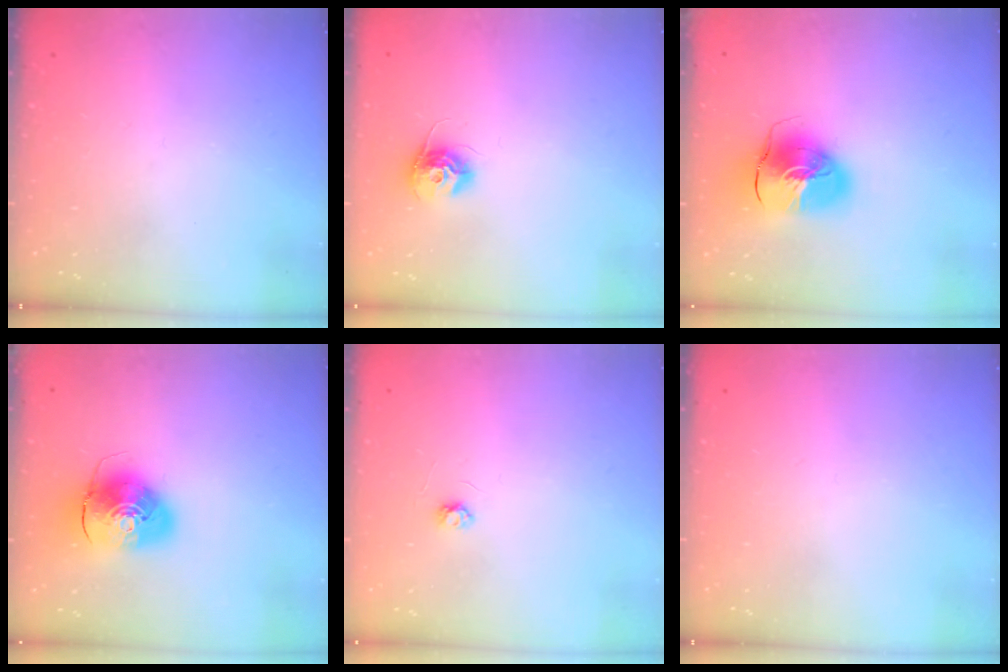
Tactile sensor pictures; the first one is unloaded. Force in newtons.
{"total": 10.3, "press": 10.3, "slide": 0.5}
{"total": 13.9, "press": 13.8, "slide": 2.1}
{"total": 10.5, "press": 10.4, "slide": 1.8}
{"total": 2.6, "press": 2.6, "slide": 0.3}
{"total": 0.0}